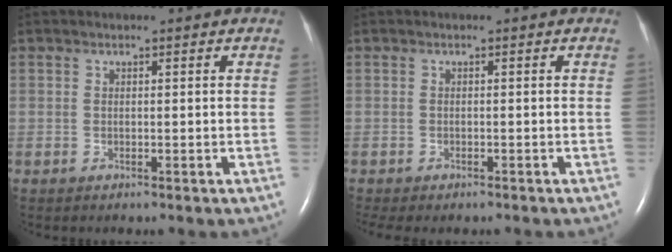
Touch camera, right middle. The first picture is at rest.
{"total": 4.5, "force": [-3.7, 1.6, 2.1], "torque": [-0.030, -0.005, -0.046]}